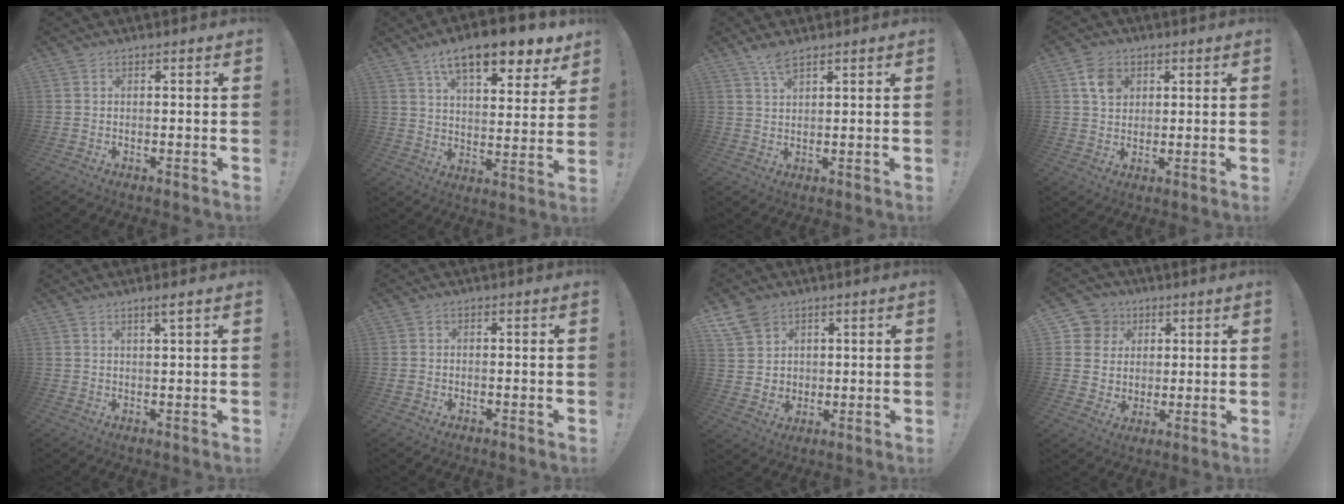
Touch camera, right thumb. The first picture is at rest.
{"total": 14.3, "force": [9.7, 5.0, 9.3], "torque": [-0.146, -0.058, 0.162]}
{"total": 4.2, "force": [3.0, 1.1, 2.7], "torque": [-0.046, -0.016, 0.051]}
{"total": 6.8, "force": [2.9, 5.4, 3.1], "torque": [-0.040, -0.004, 0.054]}
{"total": 2.6, "force": [1.7, -0.1, 2.0], "torque": [-0.035, -0.005, 0.026]}
{"total": 1.1, "force": [-0.6, 0.9, 0.4], "torque": [-0.013, 0.007, -0.009]}
{"total": 9.1, "force": [5.0, 7.0, 2.8], "torque": [-0.051, -0.022, 0.106]}
{"total": 9.5, "force": [2.7, 8.9, 1.9], "torque": [-0.025, -0.011, 0.059]}